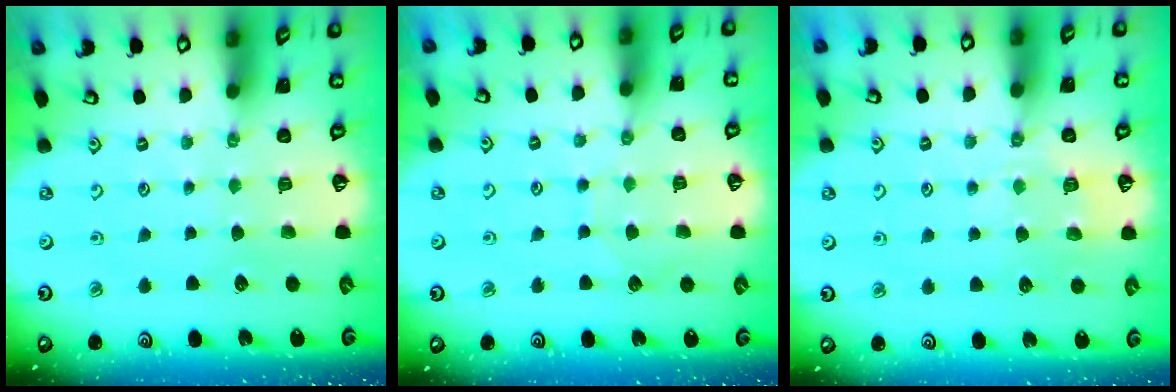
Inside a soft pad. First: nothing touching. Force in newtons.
{"total": 5.3, "press": 5.3, "slide": 0.7}
{"total": 5.2, "press": 5.1, "slide": 1.0}